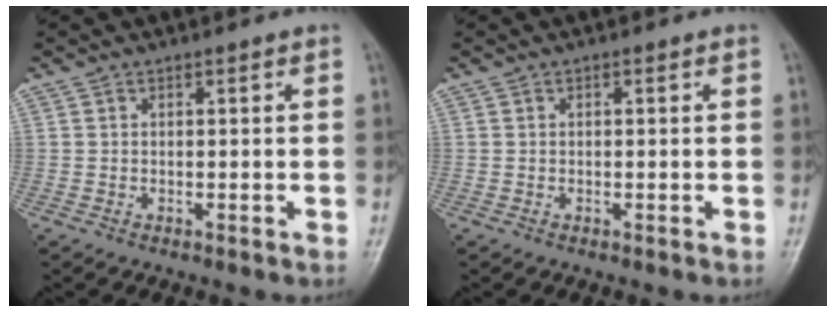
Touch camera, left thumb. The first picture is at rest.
{"total": 0.0}